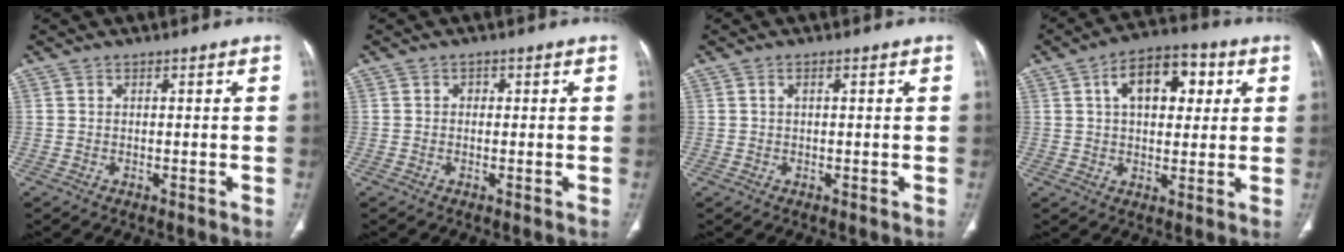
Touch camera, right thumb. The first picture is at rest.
{"total": 0.8, "force": [0.0, 0.7, 0.4], "torque": [0.001, 0.003, -0.004]}
{"total": 0.8, "force": [0.2, 0.3, 0.7], "torque": [-0.017, 0.004, 0.003]}
{"total": 12.4, "force": [3.8, 7.1, 9.4], "torque": [-0.113, 0.011, 0.053]}